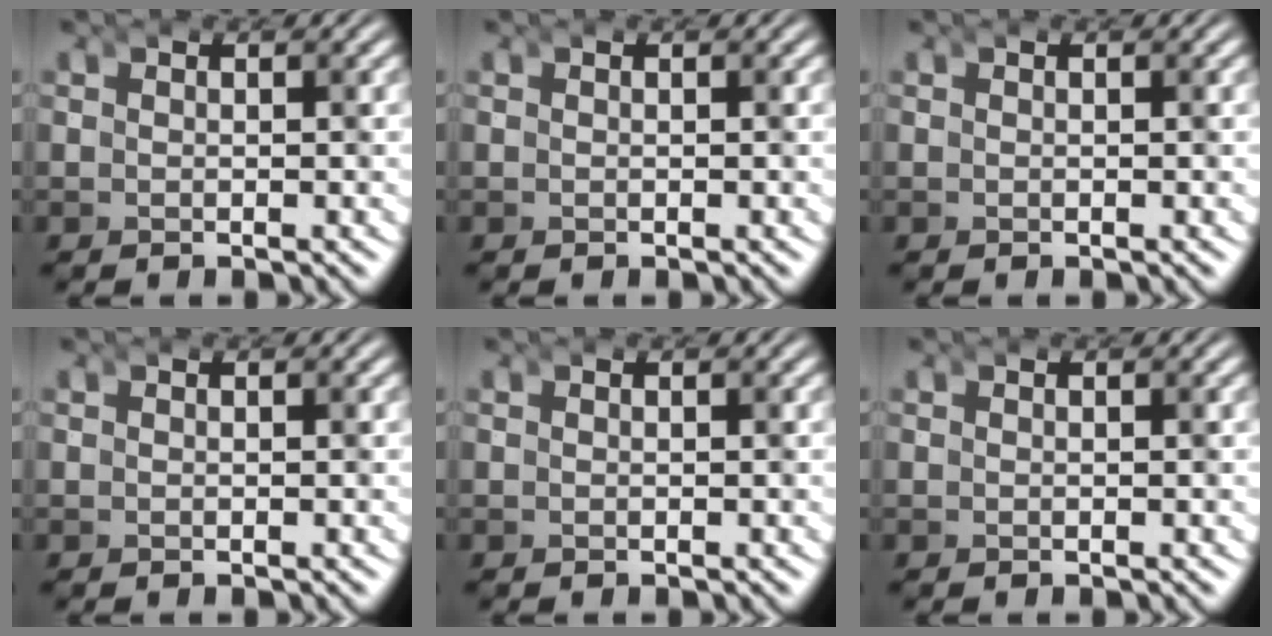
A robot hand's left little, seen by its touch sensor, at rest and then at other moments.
{"total": 0.0}
{"total": 0.0}
{"total": 0.0}
{"total": 0.0}
{"total": 0.0}